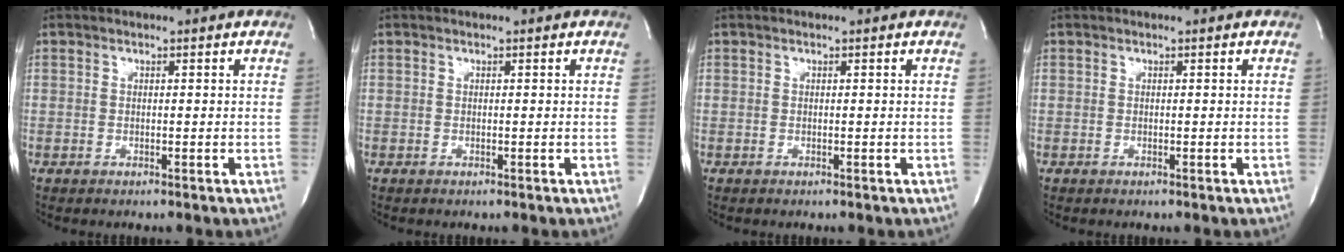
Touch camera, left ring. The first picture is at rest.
{"total": 0.0}
{"total": 0.0}
{"total": 0.0}